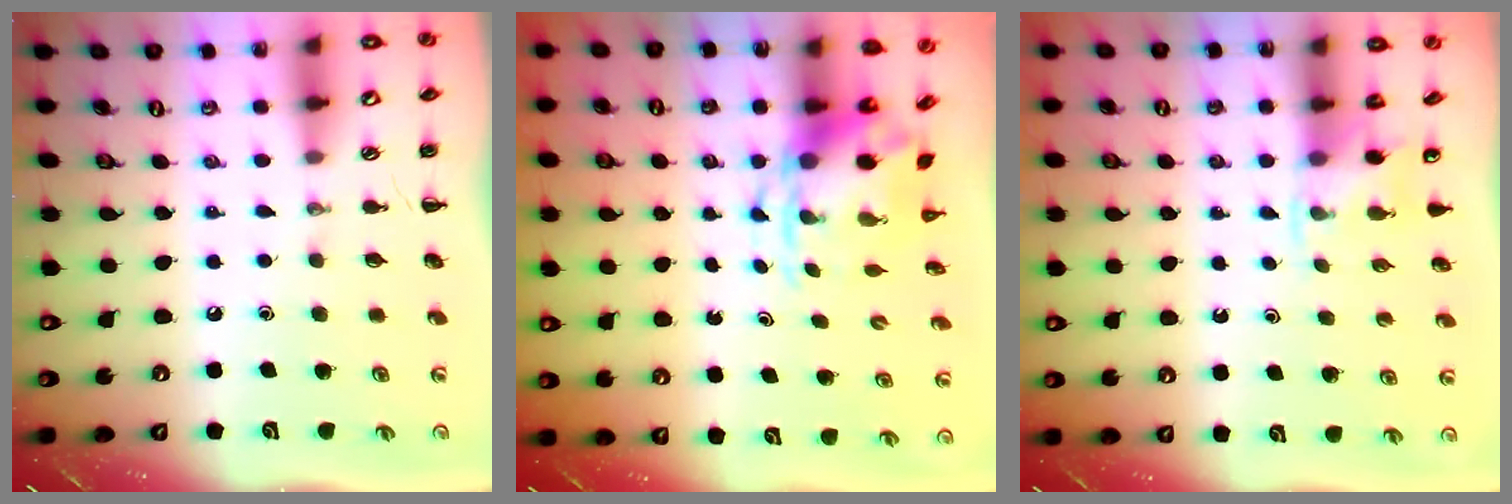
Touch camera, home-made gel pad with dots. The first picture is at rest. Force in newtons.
{"total": 3.7, "press": 3.6, "slide": 1.0}
{"total": 3.2, "press": 2.9, "slide": 1.3}